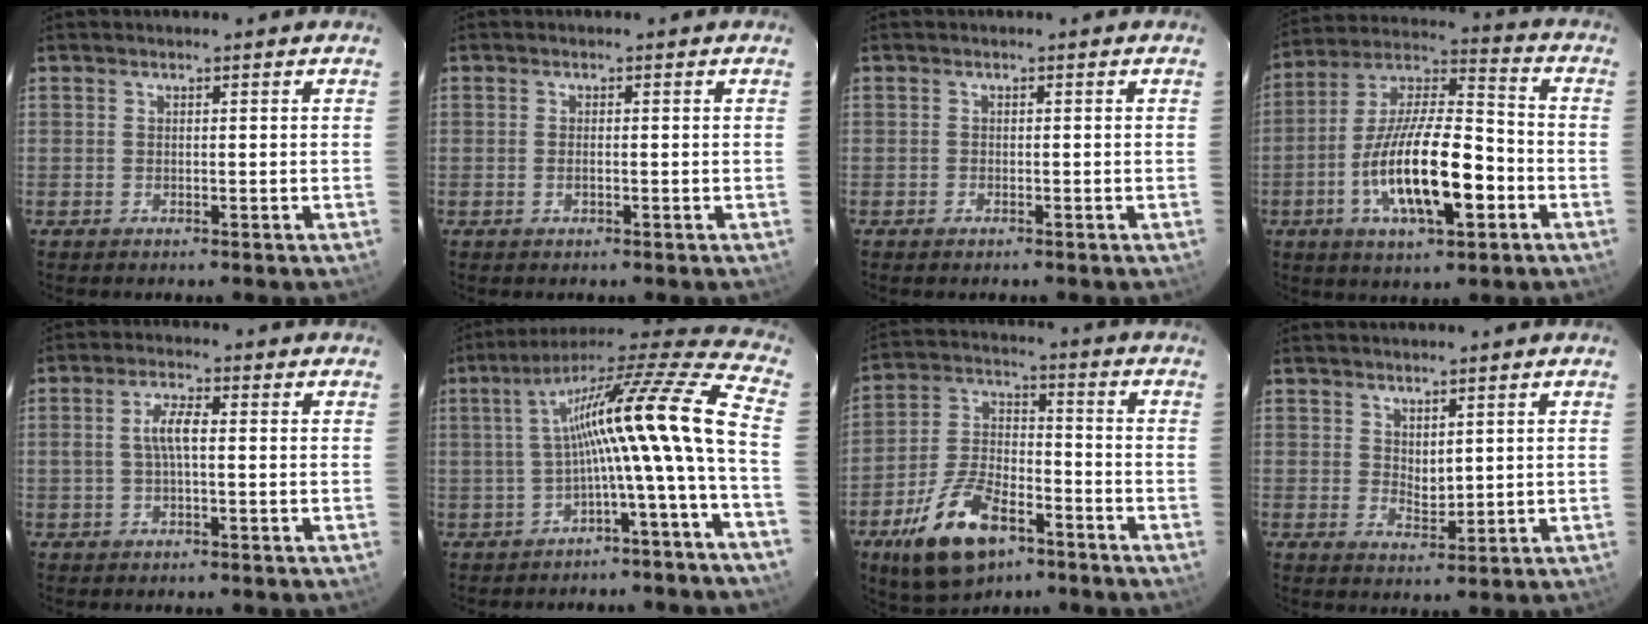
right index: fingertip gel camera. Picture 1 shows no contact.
{"total": 1.1, "force": [-0.3, 0.5, 0.9], "torque": [-0.019, 0.000, -0.006]}
{"total": 0.7, "force": [-0.5, 0.4, 0.2], "torque": [-0.005, 0.000, -0.009]}
{"total": 18.6, "force": [-6.1, 6.0, 16.5], "torque": [-0.306, -0.002, -0.107]}
{"total": 4.2, "force": [0.0, 1.1, 4.0], "torque": [-0.078, 0.008, 0.002]}
{"total": 18.1, "force": [-3.2, -0.7, 17.8], "torque": [-0.272, 0.002, -0.063]}
{"total": 15.9, "force": [-9.2, 7.5, 10.6], "torque": [-0.221, -0.004, -0.160]}
{"total": 2.9, "force": [1.7, 1.6, 1.7], "torque": [-0.024, -0.003, 0.034]}